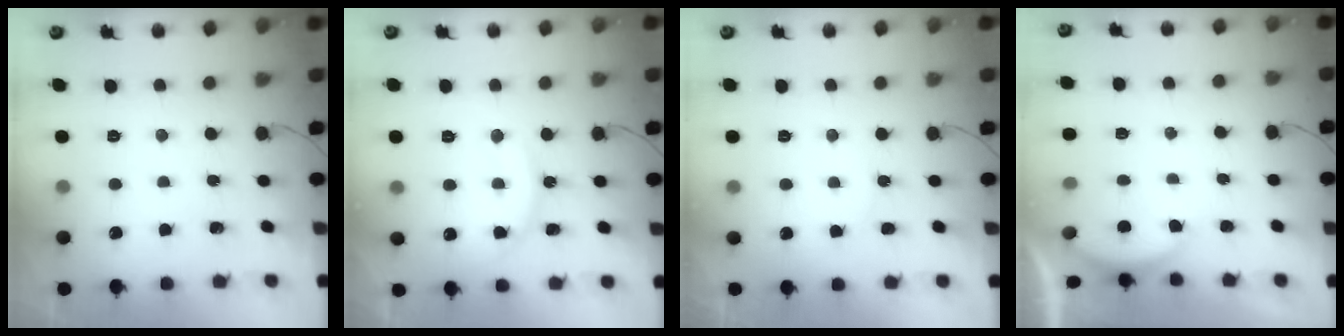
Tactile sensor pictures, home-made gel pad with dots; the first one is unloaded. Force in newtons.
{"total": 12.3, "press": 12.3, "slide": 1.0}
{"total": 2.6, "press": 2.5, "slide": 0.6}
{"total": 1.7, "press": 1.6, "slide": 0.6}